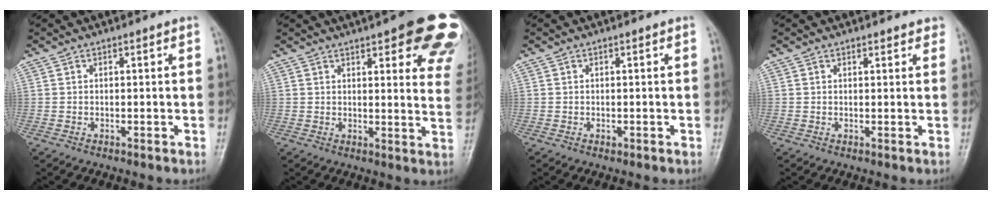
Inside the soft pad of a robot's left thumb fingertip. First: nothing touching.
{"total": 20.1, "force": [12.4, 5.9, 14.7], "torque": [-0.147, -0.033, 0.130]}
{"total": 0.6, "force": [-0.1, 0.4, 0.4], "torque": [-0.002, 0.001, -0.002]}
{"total": 1.8, "force": [1.5, 0.7, 0.7], "torque": [0.007, -0.002, 0.013]}